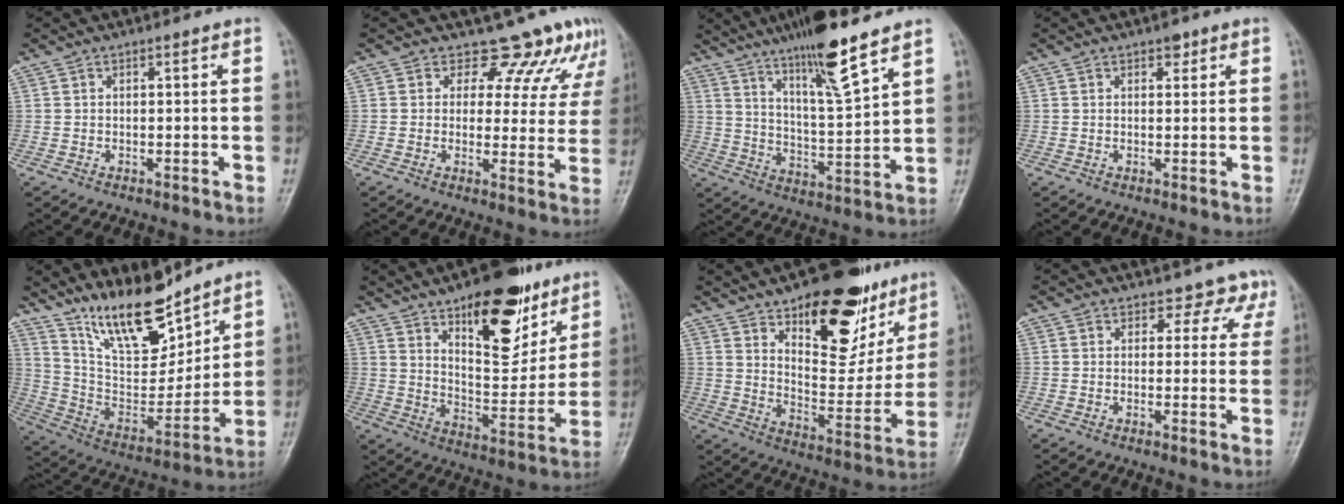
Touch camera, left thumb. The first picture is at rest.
{"total": 10.8, "force": [9.1, 5.4, 2.0], "torque": [0.024, -0.051, 0.086]}
{"total": 14.1, "force": [9.8, 1.3, 10.0], "torque": [-0.169, -0.059, 0.174]}
{"total": 1.6, "force": [1.0, 0.9, 0.9], "torque": [-0.002, -0.003, 0.011]}
{"total": 16.7, "force": [13.2, 5.6, 8.7], "torque": [-0.107, -0.084, 0.250]}
{"total": 19.2, "force": [11.4, 8.2, 13.1], "torque": [-0.142, -0.071, 0.182]}
{"total": 22.5, "force": [13.4, 10.5, 14.7], "torque": [-0.151, -0.073, 0.208]}
{"total": 5.0, "force": [3.9, 3.0, 0.2], "torque": [0.034, -0.021, 0.027]}